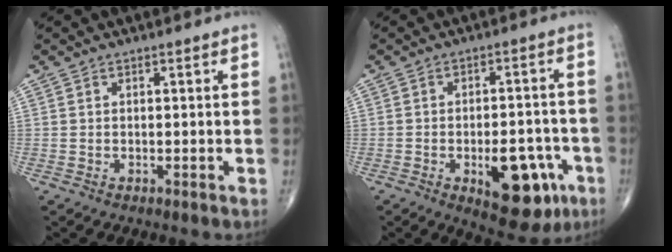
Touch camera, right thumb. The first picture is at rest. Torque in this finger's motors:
{"motor_torque": [2.20, 1.88, 1.79, -0.98, 0.28]}